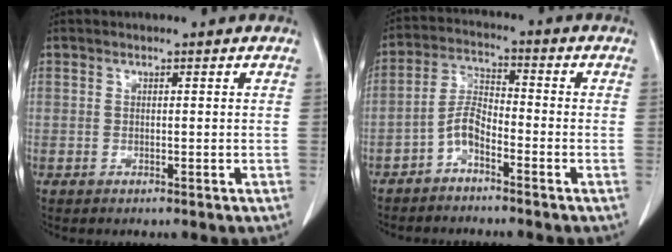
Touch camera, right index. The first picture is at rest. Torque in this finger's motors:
{"motor_torque": [0.80, -0.24, 0.12, 0.04]}